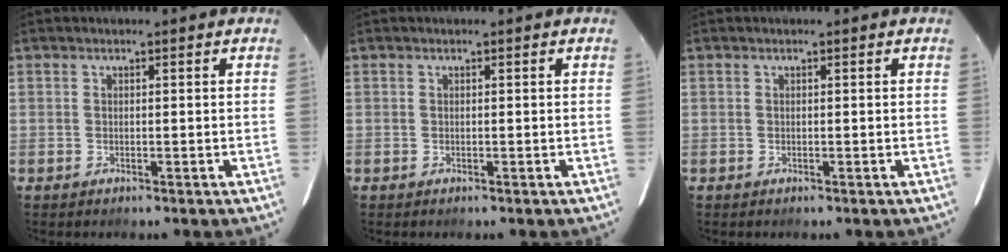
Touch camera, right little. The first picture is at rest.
{"total": 0.0}
{"total": 0.0}